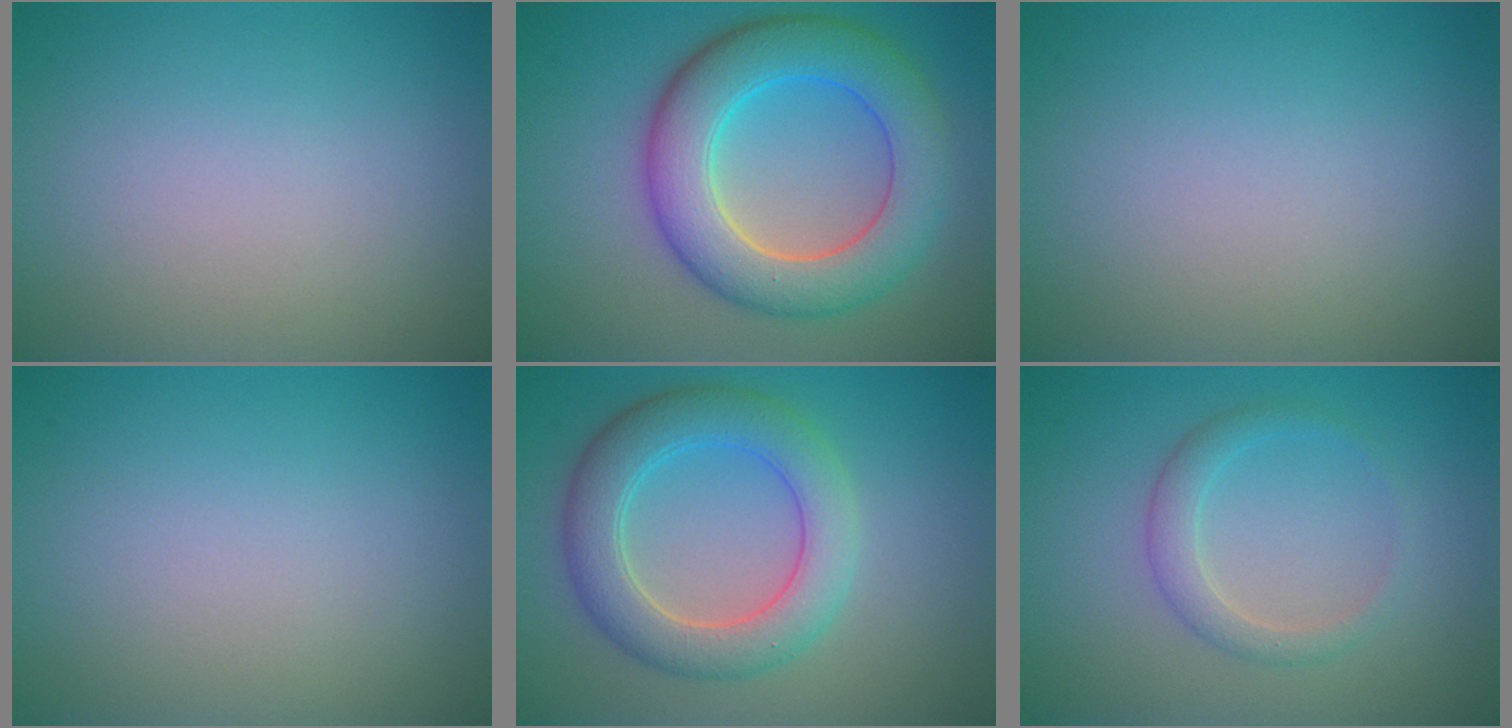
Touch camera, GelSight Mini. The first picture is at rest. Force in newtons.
{"total": 8.4, "press": 8.4, "slide": 0.5}
{"total": 0.0}
{"total": 0.0}
{"total": 5.8, "press": 5.8, "slide": 0.1}
{"total": 2.1, "press": 2.1, "slide": 0.1}